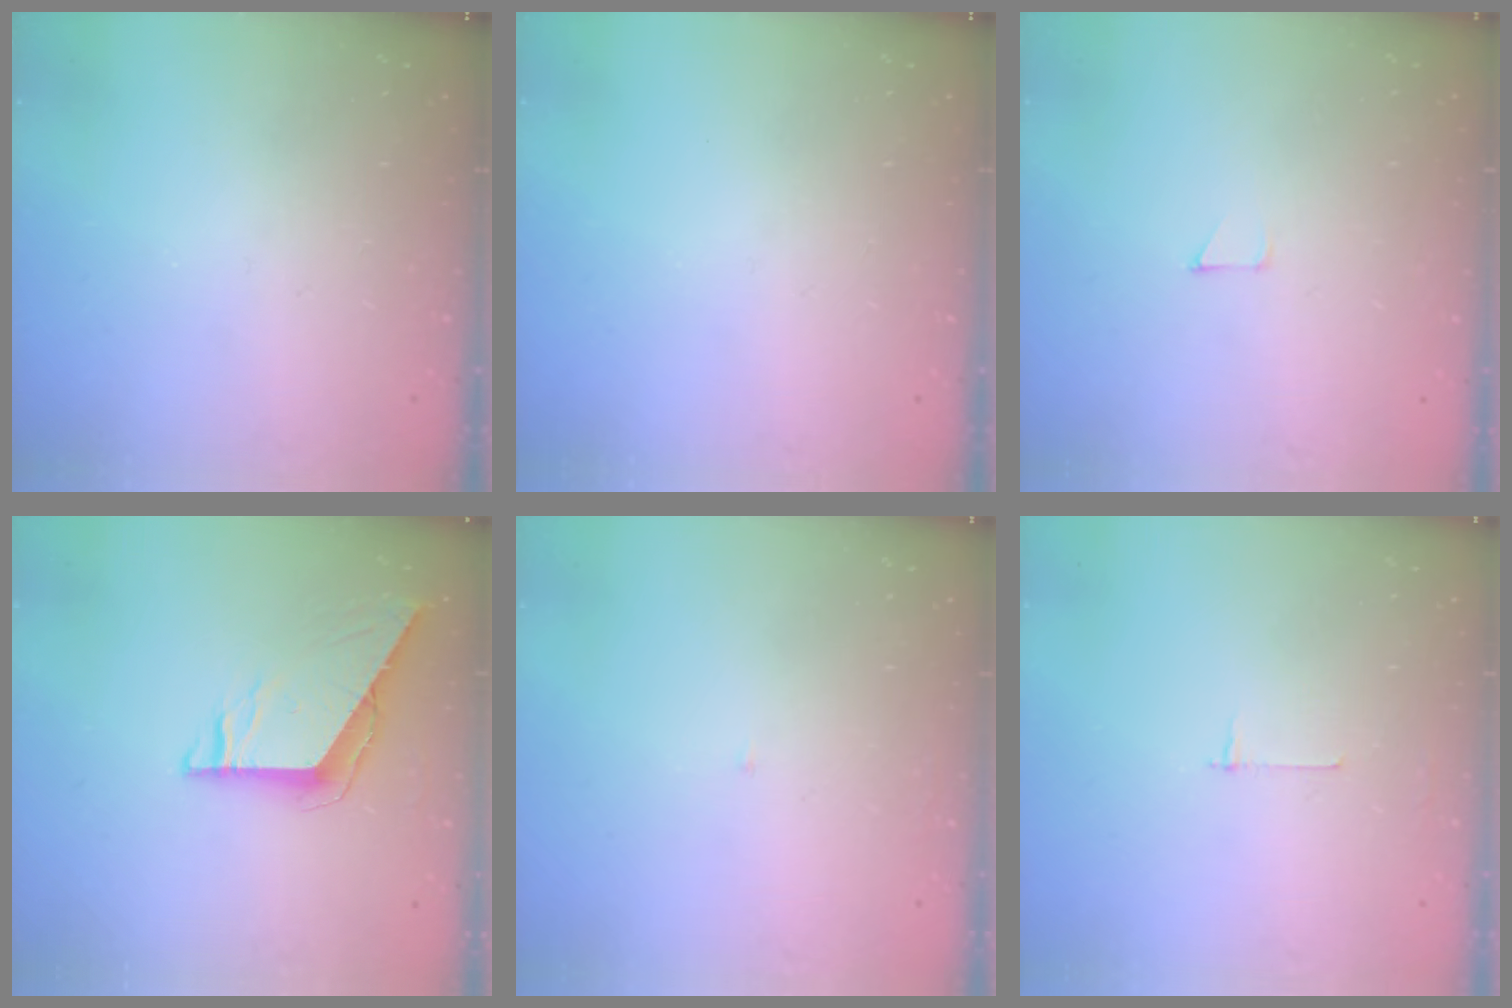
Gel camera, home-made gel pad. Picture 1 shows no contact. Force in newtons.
{"total": 0.0}
{"total": 2.7, "press": 2.7, "slide": 0.2}
{"total": 7.2, "press": 7.2, "slide": 0.5}
{"total": 2.0, "press": 2.0, "slide": 0.2}
{"total": 2.7, "press": 2.7, "slide": 0.3}